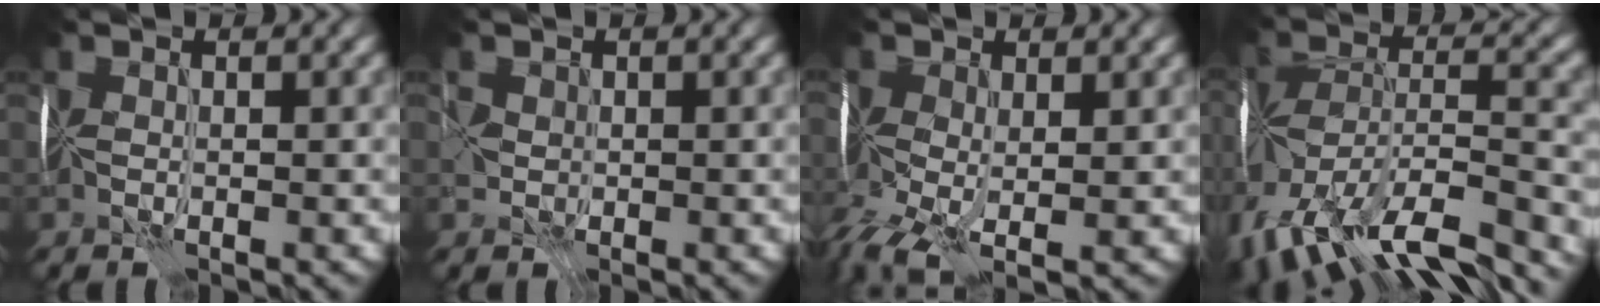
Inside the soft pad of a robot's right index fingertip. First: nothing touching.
{"total": 0.8, "force": [0.1, 0.7, -0.2], "torque": [-0.004, 0.007, 0.000]}
{"total": 7.4, "force": [-2.4, 4.4, 5.5], "torque": [-0.131, -0.025, -0.033]}
{"total": 14.2, "force": [-10.5, 5.1, 8.1], "torque": [-0.172, -0.001, -0.154]}